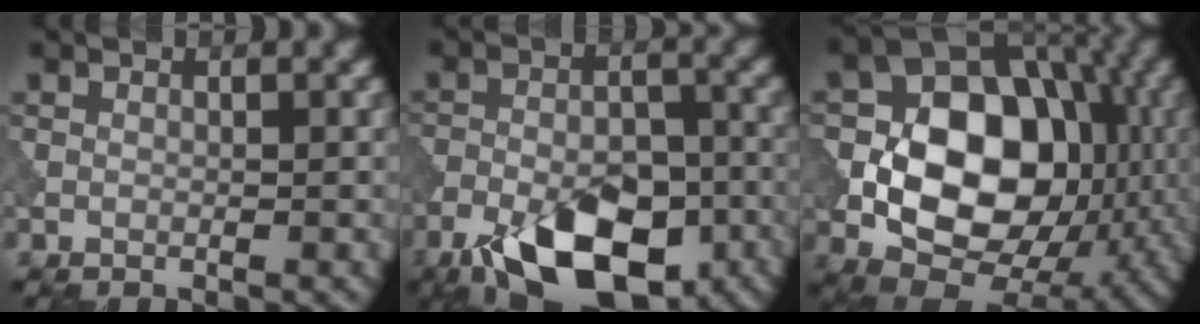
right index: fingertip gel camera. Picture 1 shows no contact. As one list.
[{"total": 11.8, "force": [-6.8, 5.4, 7.9], "torque": [-0.144, -0.011, -0.115]}, {"total": 13.7, "force": [-1.0, 9.6, 9.7], "torque": [-0.139, 0.013, -0.029]}]